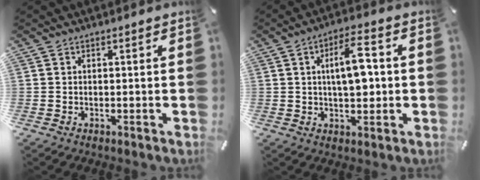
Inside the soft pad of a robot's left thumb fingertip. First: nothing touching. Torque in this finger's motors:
{"motor_torque": [1.44, 1.55, 1.05, -0.34, 0.40]}